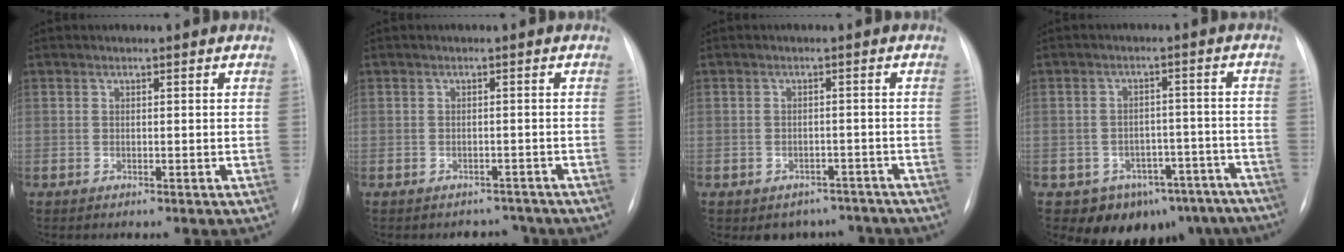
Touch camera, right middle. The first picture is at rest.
{"total": 2.9, "force": [-2.5, 1.3, -0.5], "torque": [0.009, 0.009, -0.032]}
{"total": 5.8, "force": [-4.8, 3.3, 0.4], "torque": [0.012, 0.018, -0.057]}
{"total": 14.2, "force": [-10.4, 8.7, 4.1], "torque": [-0.027, 0.049, -0.120]}